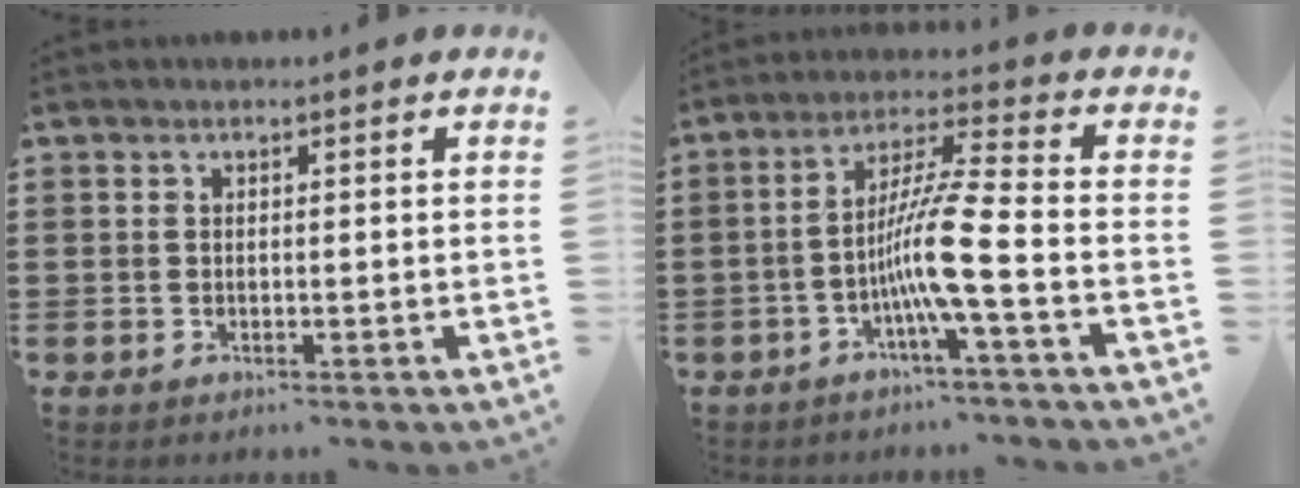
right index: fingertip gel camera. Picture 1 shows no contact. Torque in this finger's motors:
{"motor_torque": [2.14, 0.00, 0.41, 0.21]}